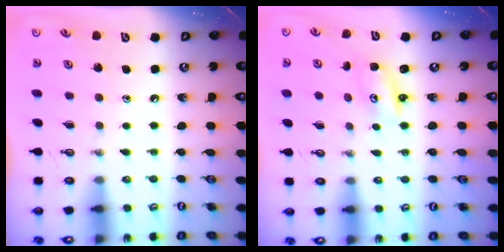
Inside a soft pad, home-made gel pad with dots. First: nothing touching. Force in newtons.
{"total": 2.6, "press": 2.6, "slide": 0.3}